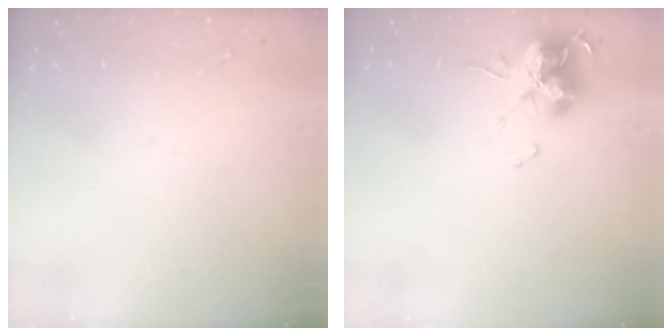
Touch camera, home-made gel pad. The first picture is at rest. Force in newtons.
{"total": 15.2, "press": 15.1, "slide": 2.0}